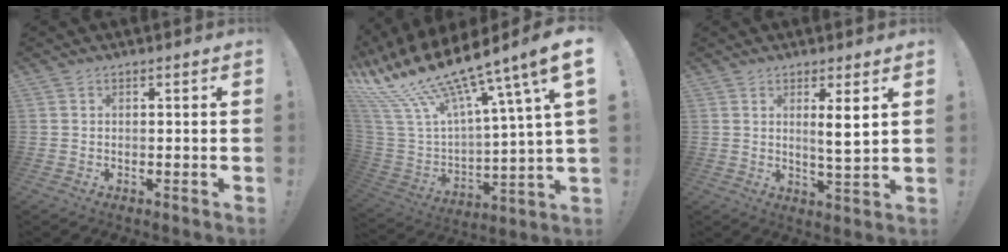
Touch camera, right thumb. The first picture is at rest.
{"total": 20.9, "force": [15.1, 7.2, 12.5], "torque": [-0.241, -0.114, 0.279]}
{"total": 5.2, "force": [2.4, 0.1, 4.7], "torque": [-0.063, -0.021, 0.032]}